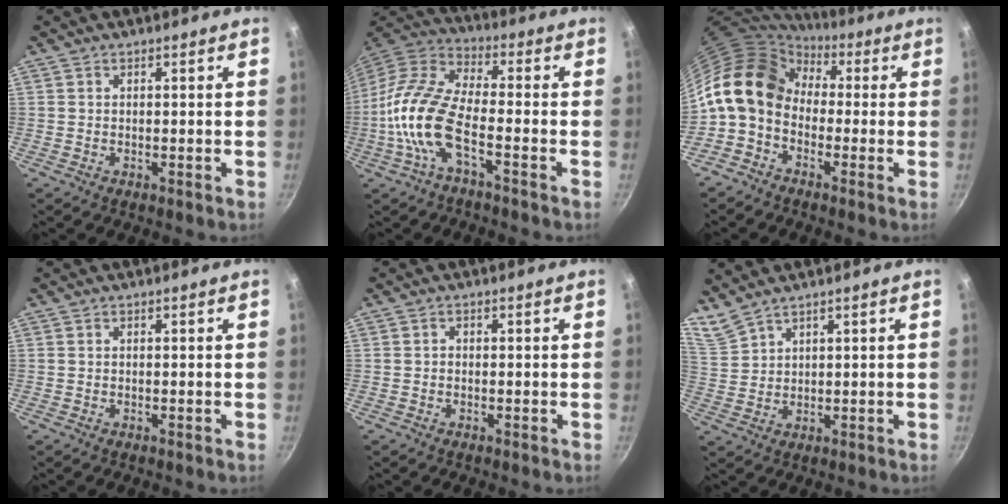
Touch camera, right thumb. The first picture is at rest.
{"total": 14.1, "force": [-4.4, 5.6, 12.2], "torque": [-0.250, 0.037, -0.105]}
{"total": 13.2, "force": [0.4, 10.0, 8.5], "torque": [-0.125, 0.035, -0.018]}
{"total": 0.0}
{"total": 0.5, "force": [-0.2, 0.5, 0.2], "torque": [-0.002, 0.002, -0.005]}
{"total": 4.5, "force": [4.2, 0.9, 1.3], "torque": [-0.025, -0.018, 0.095]}